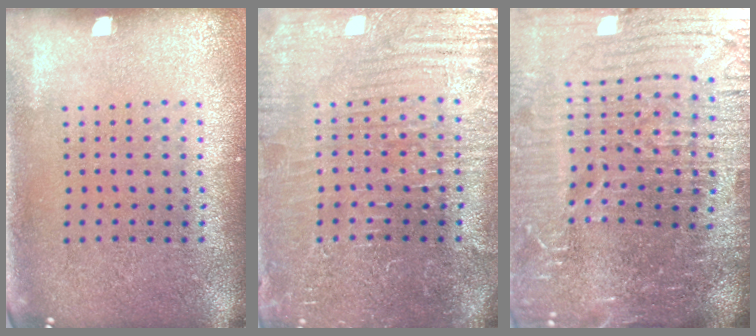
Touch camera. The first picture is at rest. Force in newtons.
{"total": 4.3, "press": 4.2, "slide": 1.2}
{"total": 6.8, "press": 6.0, "slide": 3.3}